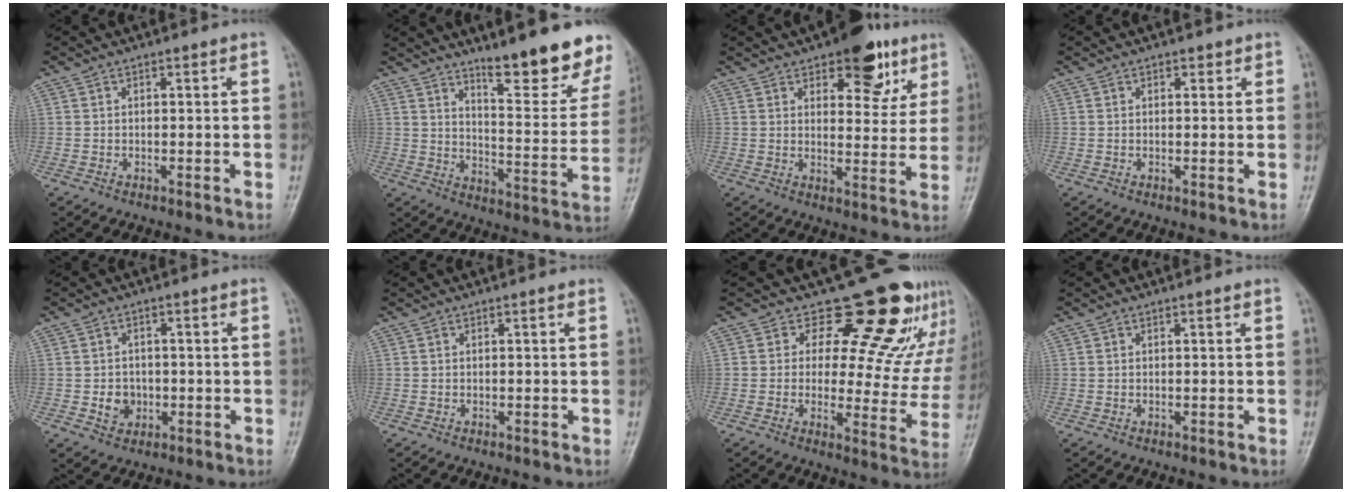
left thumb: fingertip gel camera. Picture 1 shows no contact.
{"total": 17.1, "force": [12.4, 3.7, 11.1], "torque": [-0.107, -0.096, 0.179]}
{"total": 12.1, "force": [6.9, 6.0, 7.9], "torque": [-0.057, -0.029, 0.091]}
{"total": 1.4, "force": [0.8, 1.0, 0.6], "torque": [0.008, -0.003, 0.006]}
{"total": 4.3, "force": [-0.9, 3.7, 1.9], "torque": [-0.010, 0.005, -0.012]}
{"total": 0.0}
{"total": 17.7, "force": [14.0, 8.1, 7.2], "torque": [-0.025, -0.095, 0.156]}
{"total": 0.0}